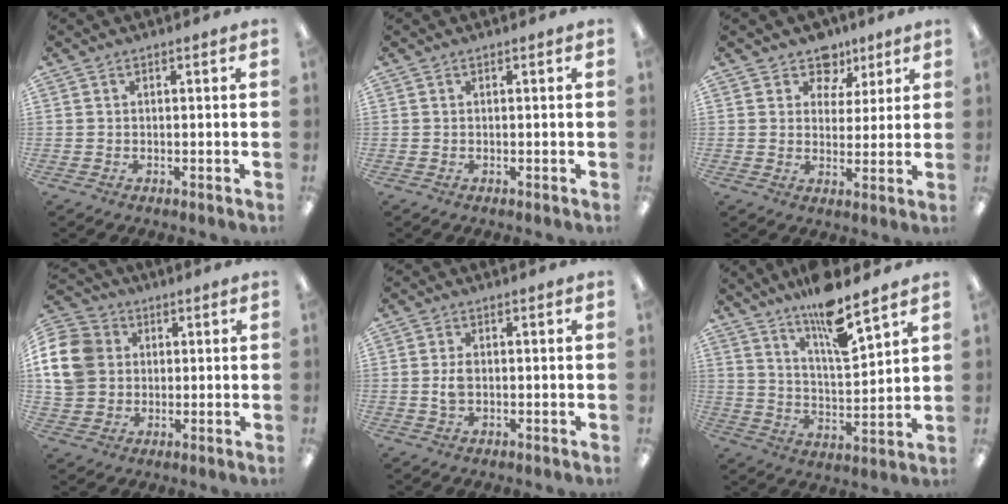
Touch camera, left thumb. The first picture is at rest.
{"total": 0.0}
{"total": 8.1, "force": [5.4, 5.6, 1.9], "torque": [-0.031, -0.031, 0.099]}
{"total": 13.6, "force": [2.7, 11.5, 6.6], "torque": [-0.140, 0.007, 0.057]}
{"total": 3.2, "force": [-0.1, 1.9, 2.6], "torque": [-0.050, 0.004, -0.002]}
{"total": 12.4, "force": [10.1, 2.1, 6.8], "torque": [-0.121, -0.062, 0.172]}